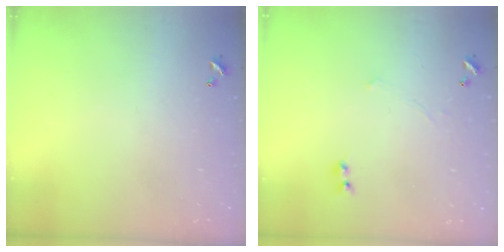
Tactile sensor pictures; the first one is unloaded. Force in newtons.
{"total": 2.3, "press": 2.3, "slide": 0.2}